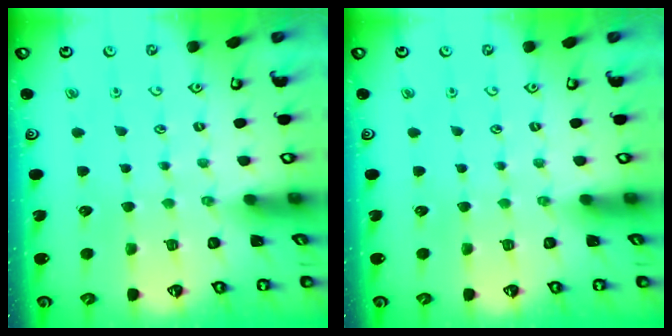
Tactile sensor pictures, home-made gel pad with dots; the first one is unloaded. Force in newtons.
{"total": 0.0}